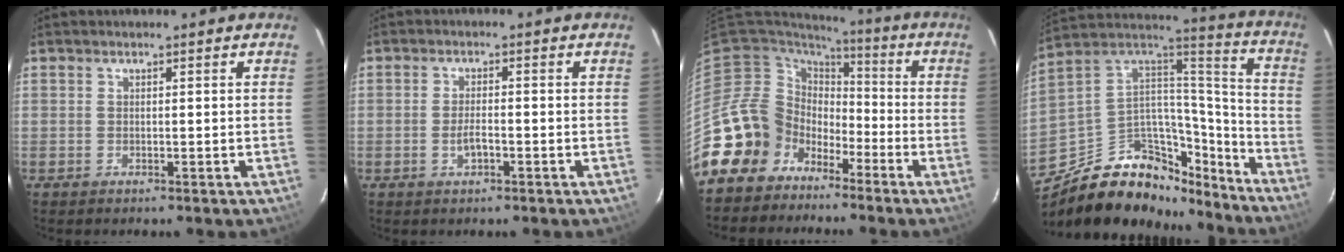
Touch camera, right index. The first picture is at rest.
{"total": 2.7, "force": [-1.1, 0.9, 2.3], "torque": [-0.048, -0.002, -0.020]}
{"total": 13.3, "force": [-8.0, 10.4, 2.2], "torque": [-0.064, 0.023, -0.144]}
{"total": 26.1, "force": [-17.8, 15.2, 11.4], "torque": [-0.224, 0.070, -0.262]}